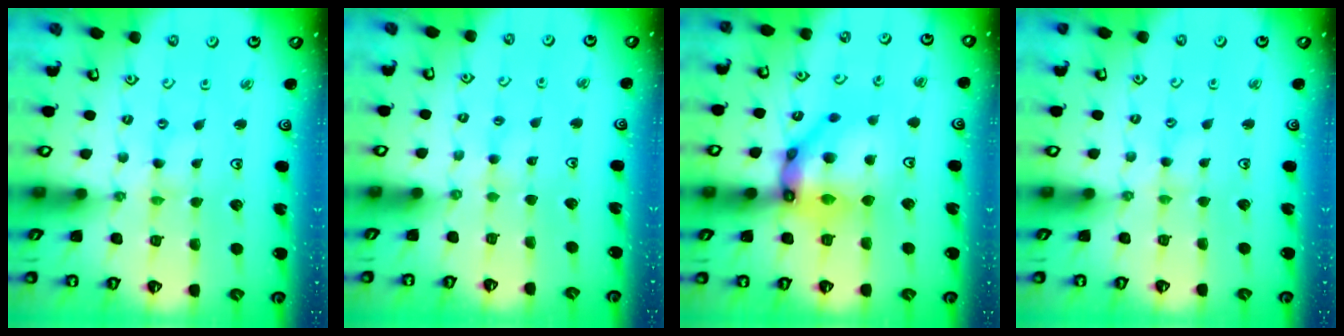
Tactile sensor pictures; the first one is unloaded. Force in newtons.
{"total": 1.7, "press": 1.6, "slide": 0.4}
{"total": 16.3, "press": 16.3, "slide": 1.3}
{"total": 2.0, "press": 2.0, "slide": 0.3}